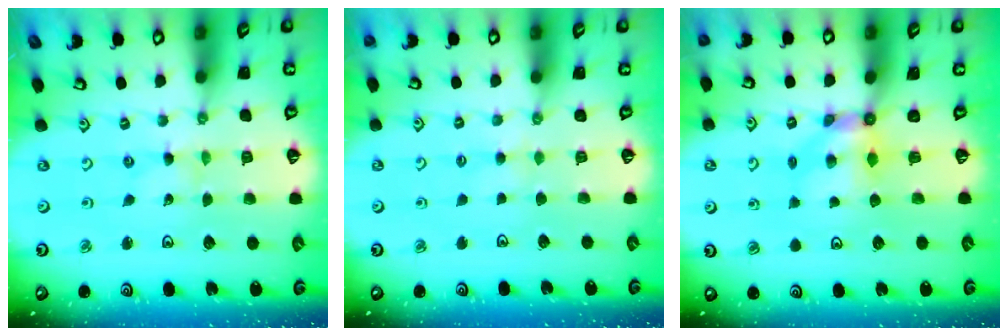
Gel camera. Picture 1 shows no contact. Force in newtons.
{"total": 2.4, "press": 2.4, "slide": 0.5}
{"total": 5.1, "press": 5.1, "slide": 0.2}